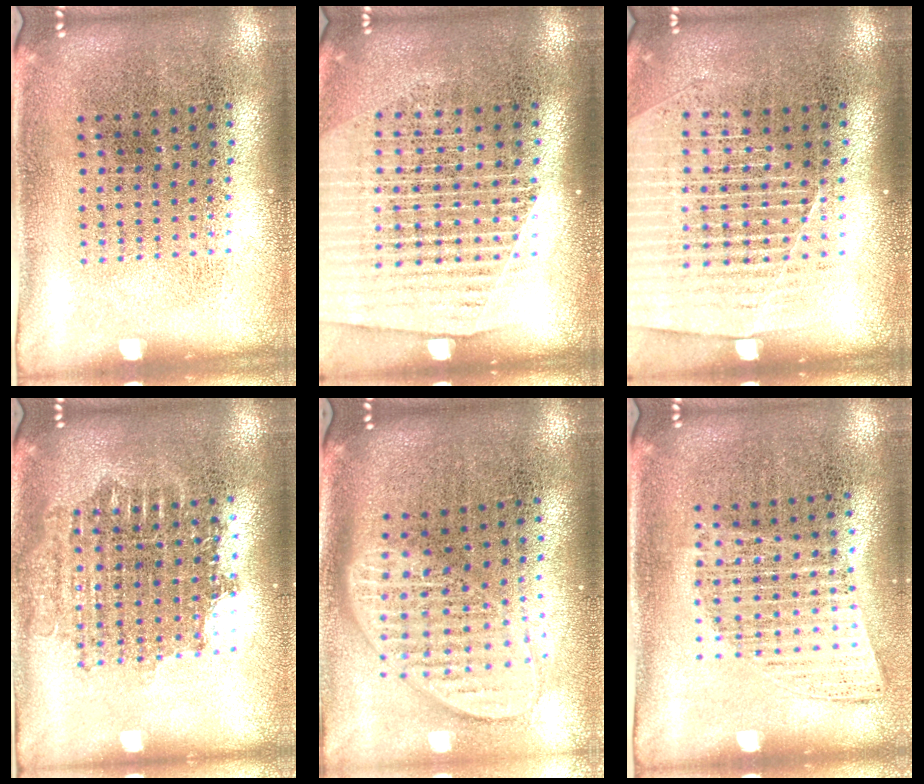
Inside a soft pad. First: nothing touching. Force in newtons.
{"total": 1.7, "press": 1.6, "slide": 0.6}
{"total": 1.5, "press": 1.4, "slide": 0.5}
{"total": 1.7, "press": 1.4, "slide": 1.0}
{"total": 2.0, "press": 1.5, "slide": 1.2}
{"total": 1.0, "press": 1.0, "slide": 0.2}